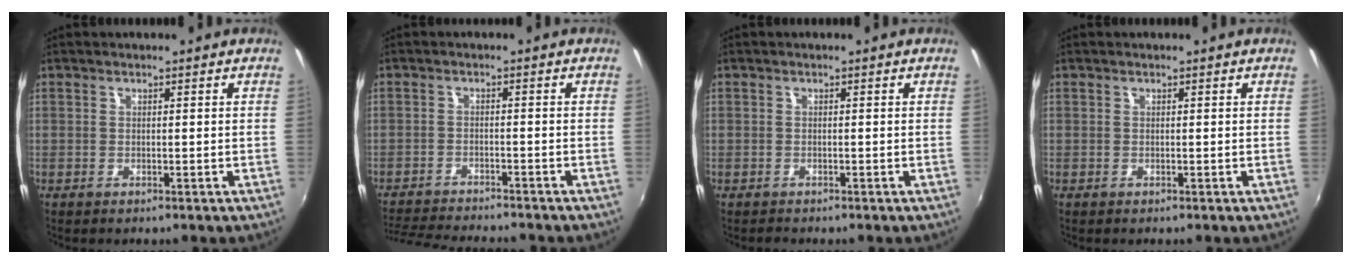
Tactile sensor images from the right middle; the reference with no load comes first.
{"total": 10.3, "force": [-9.6, 1.0, 3.5], "torque": [-0.092, -0.017, -0.156]}
{"total": 1.1, "force": [-0.9, 0.6, -0.2], "torque": [-0.001, 0.000, -0.016]}
{"total": 0.0}